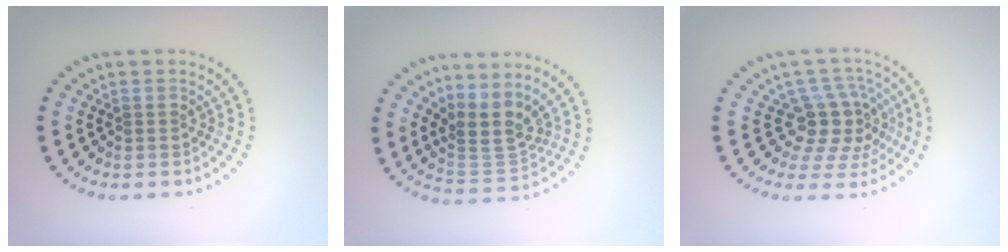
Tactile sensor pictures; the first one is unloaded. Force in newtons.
{"total": 3.6, "press": 2.7, "slide": 2.4}
{"total": 4.4, "press": 3.3, "slide": 2.9}